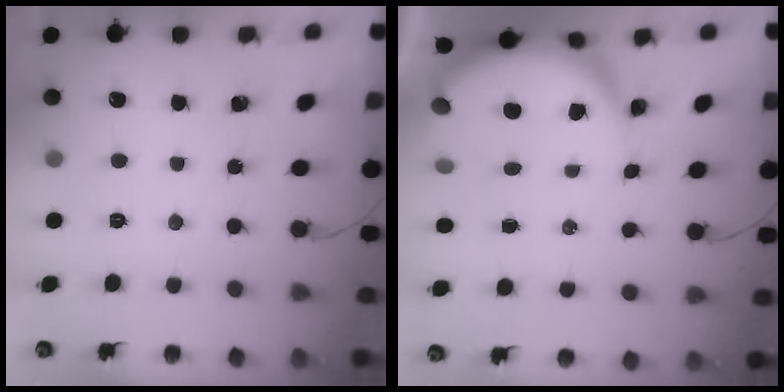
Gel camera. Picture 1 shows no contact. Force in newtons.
{"total": 6.4, "press": 6.3, "slide": 0.8}